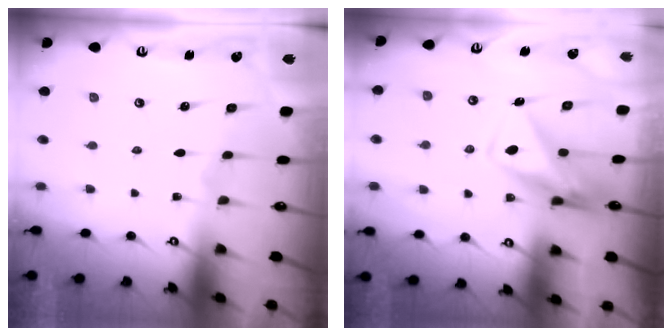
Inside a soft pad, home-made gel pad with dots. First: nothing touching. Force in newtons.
{"total": 10.8, "press": 10.8, "slide": 1.2}